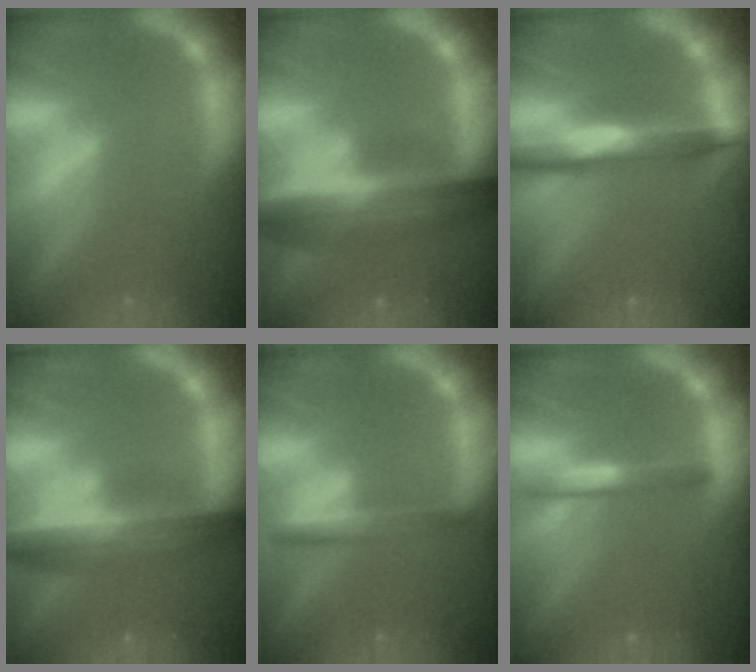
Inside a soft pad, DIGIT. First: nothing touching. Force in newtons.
{"total": 10.0}
{"total": 5.5}
{"total": 8.0}
{"total": 3.0}
{"total": 2.4}